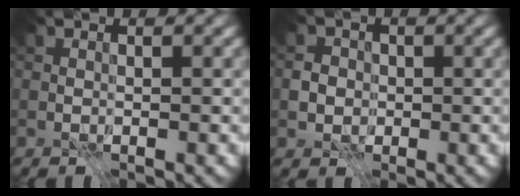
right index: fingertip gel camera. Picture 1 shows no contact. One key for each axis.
{"total": 2.1, "fx": -0.8, "fy": 1.9, "fz": 0.5, "tx": -0.006, "ty": -0.001, "tz": -0.019}